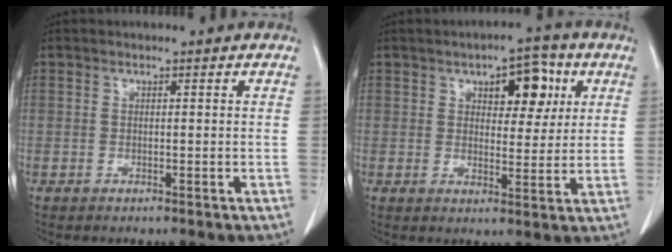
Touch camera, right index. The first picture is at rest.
{"total": 7.7, "force": [3.2, 3.4, 6.0], "torque": [-0.077, 0.014, 0.045]}